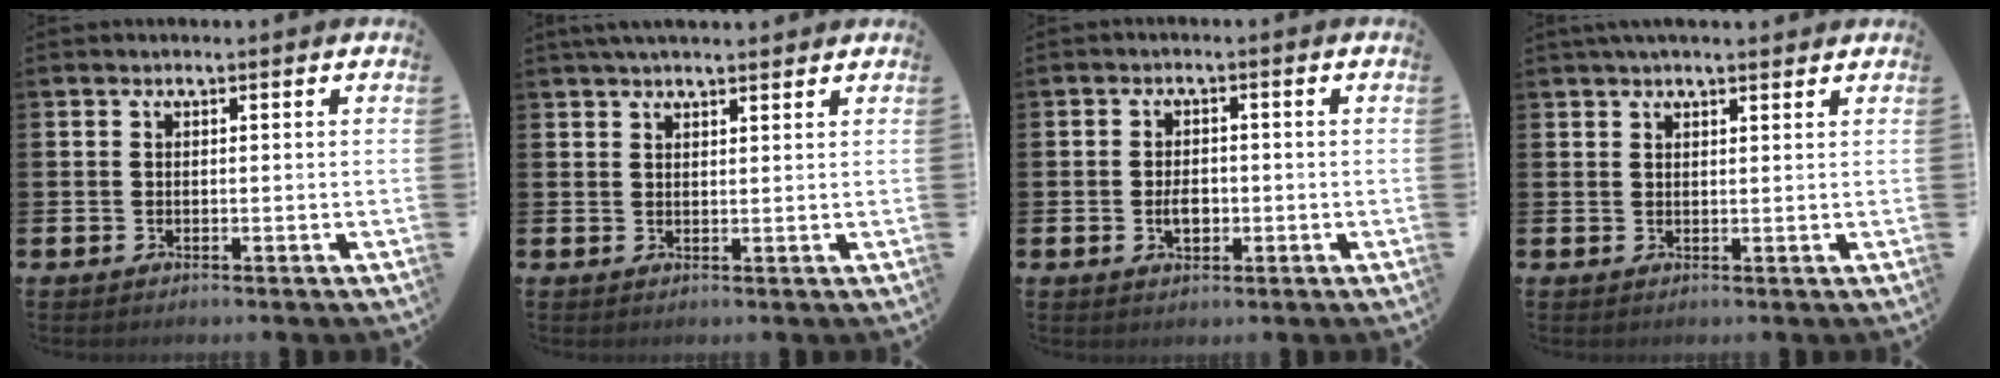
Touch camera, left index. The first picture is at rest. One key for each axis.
{"total": 2.7, "fx": 2.5, "fy": 0.4, "fz": 0.9, "tx": -0.018, "ty": -0.003, "tz": 0.045}
{"total": 2.7, "fx": -0.5, "fy": 1.7, "fz": 2.1, "tx": -0.019, "ty": -0.005, "tz": -0.014}
{"total": 2.4, "fx": 2.2, "fy": 0.3, "fz": 0.8, "tx": -0.007, "ty": -0.006, "tz": 0.038}